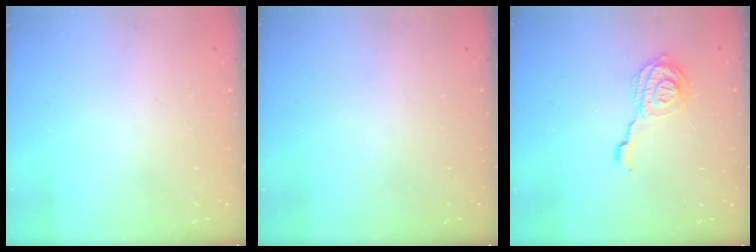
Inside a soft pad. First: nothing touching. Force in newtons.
{"total": 0.0}
{"total": 12.7, "press": 12.6, "slide": 1.8}